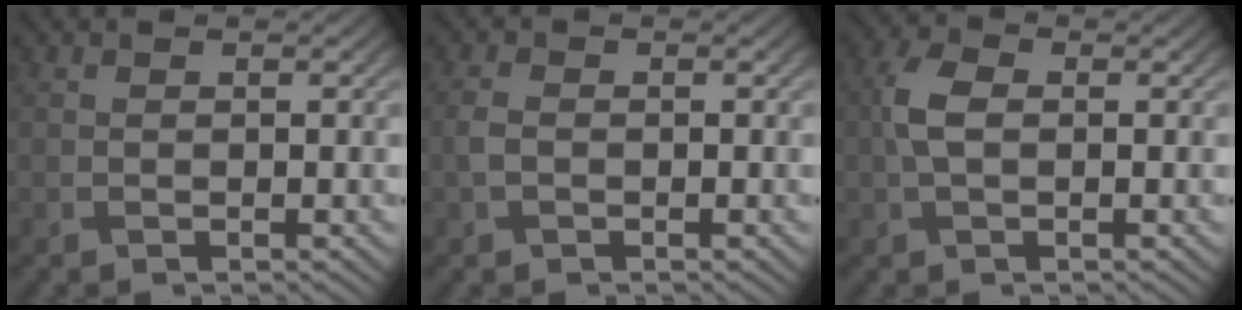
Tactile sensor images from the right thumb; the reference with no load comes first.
{"total": 1.9, "force": [-0.3, 1.4, 1.2], "torque": [-0.034, 0.001, -0.008]}
{"total": 4.0, "force": [0.1, 2.5, 3.2], "torque": [-0.079, 0.008, -0.003]}